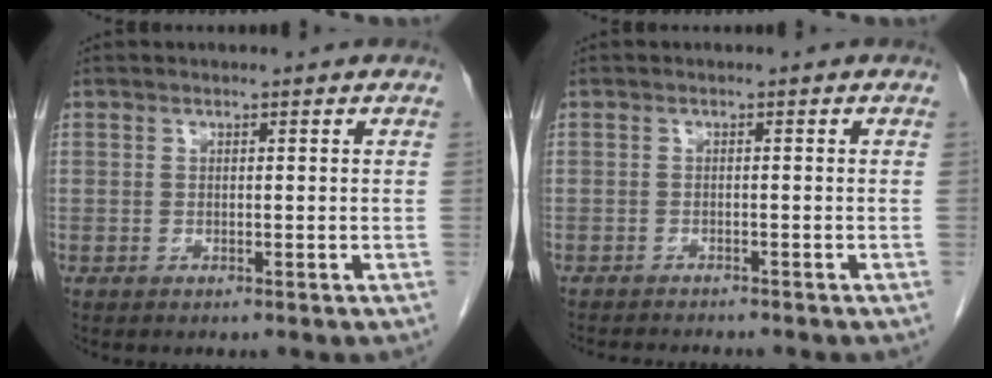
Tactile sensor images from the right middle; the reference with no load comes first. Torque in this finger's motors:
{"motor_torque": [0.05, -0.05, 0.01, 0.00]}